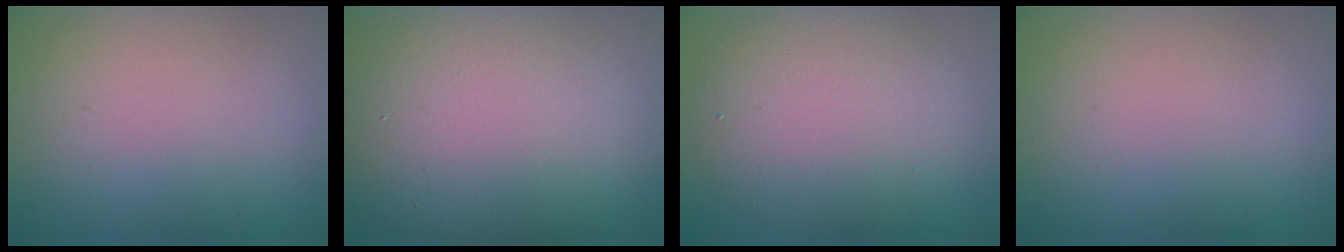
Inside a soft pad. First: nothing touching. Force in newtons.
{"total": 14.0, "press": 14.0, "slide": 1.2}
{"total": 7.0, "press": 7.0, "slide": 0.3}
{"total": 0.0}